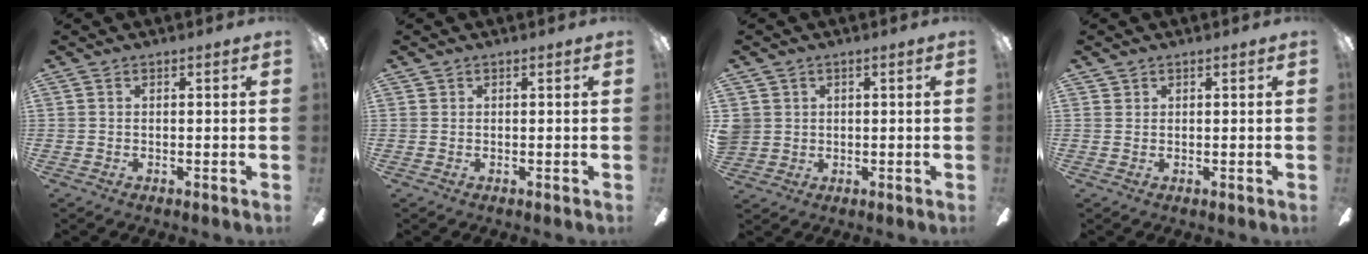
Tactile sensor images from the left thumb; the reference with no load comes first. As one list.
[{"total": 0.0}, {"total": 3.3, "force": [0.8, 3.2, 0.4], "torque": [-0.014, 0.007, 0.016]}, {"total": 0.8, "force": [0.6, 0.5, 0.0], "torque": [-0.001, 0.000, 0.013]}]